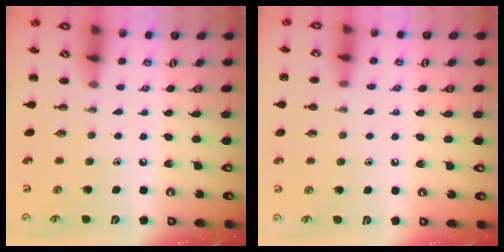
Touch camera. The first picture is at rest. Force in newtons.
{"total": 6.4, "press": 6.2, "slide": 1.7}